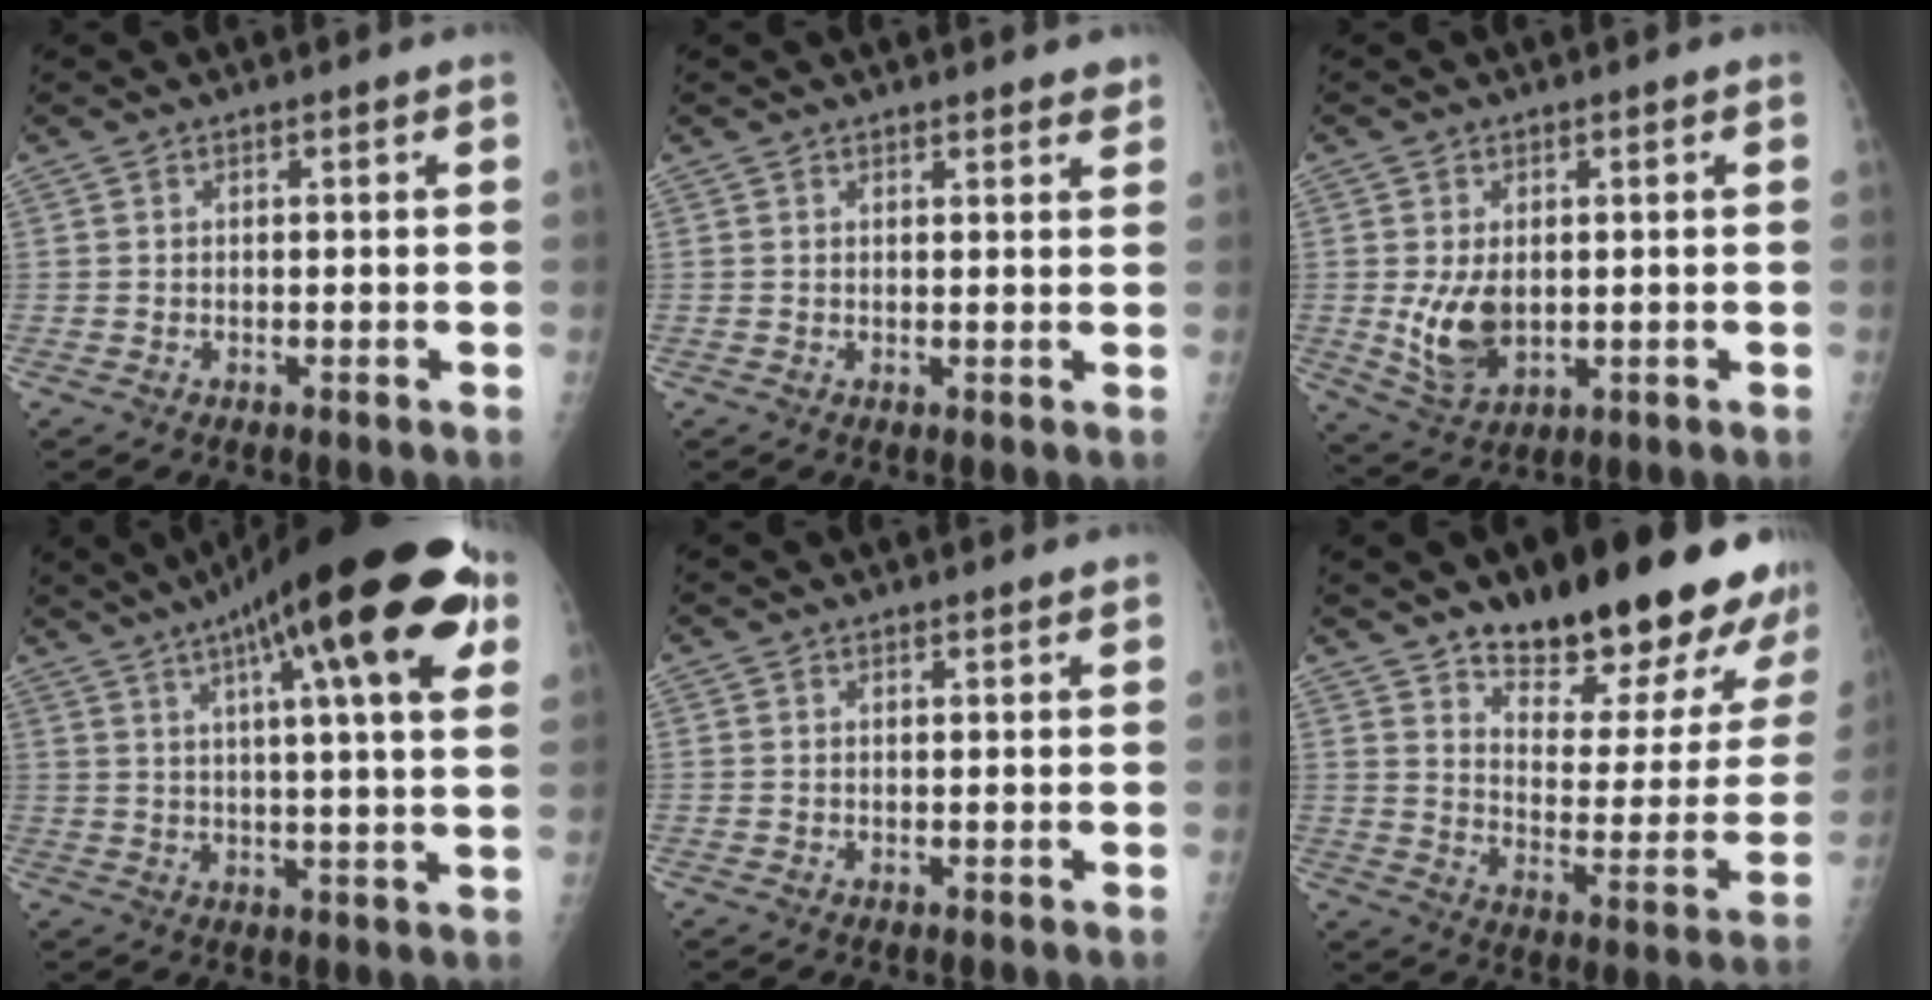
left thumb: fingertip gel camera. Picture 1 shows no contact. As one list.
[{"total": 2.7, "force": [2.4, 0.8, 1.1], "torque": [0.005, -0.006, 0.024]}, {"total": 7.5, "force": [-0.2, 5.0, 5.7], "torque": [-0.093, -0.014, 0.012]}, {"total": 24.6, "force": [11.7, 5.3, 21.0], "torque": [-0.307, 0.000, 0.168]}, {"total": 1.0, "force": [0.9, 0.2, 0.5], "torque": [-0.001, 0.000, 0.012]}, {"total": 25.4, "force": [19.2, 8.3, 14.4], "torque": [-0.157, -0.112, 0.271]}]